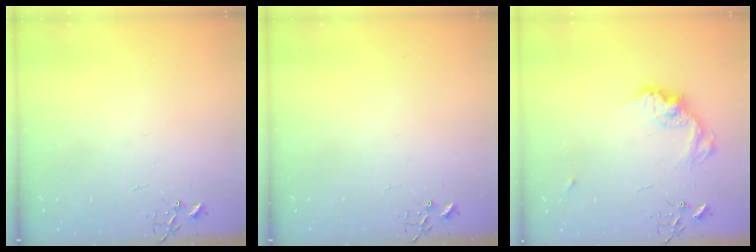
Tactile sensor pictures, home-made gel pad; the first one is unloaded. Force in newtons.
{"total": 0.0}
{"total": 13.5, "press": 13.5, "slide": 0.8}